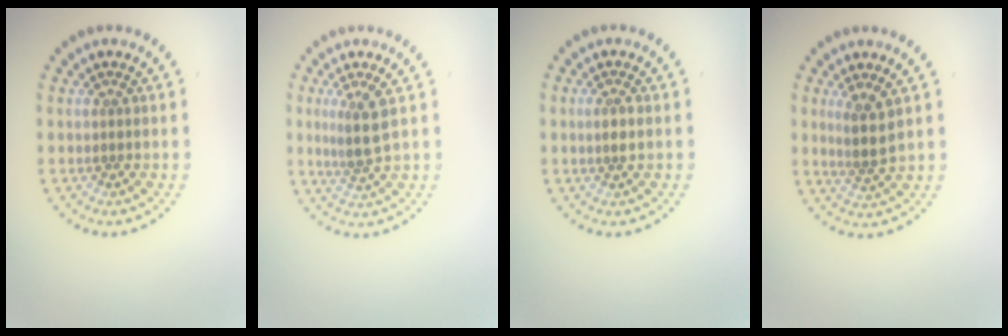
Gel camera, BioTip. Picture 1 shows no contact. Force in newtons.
{"total": 2.7, "press": 2.1, "slide": 1.7}
{"total": 1.4, "press": 1.2, "slide": 0.7}
{"total": 2.4, "press": 1.9, "slide": 1.5}